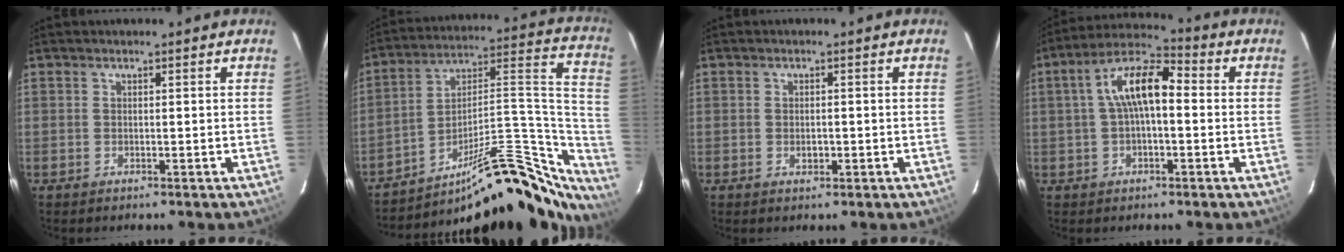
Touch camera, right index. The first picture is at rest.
{"total": 28.7, "force": [-20.9, 9.1, 17.4], "torque": [-0.211, 0.042, -0.298]}
{"total": 1.6, "force": [-0.4, 1.0, 1.2], "torque": [-0.020, 0.002, -0.006]}
{"total": 10.0, "force": [0.5, 3.9, 9.1], "torque": [-0.174, 0.030, 0.004]}